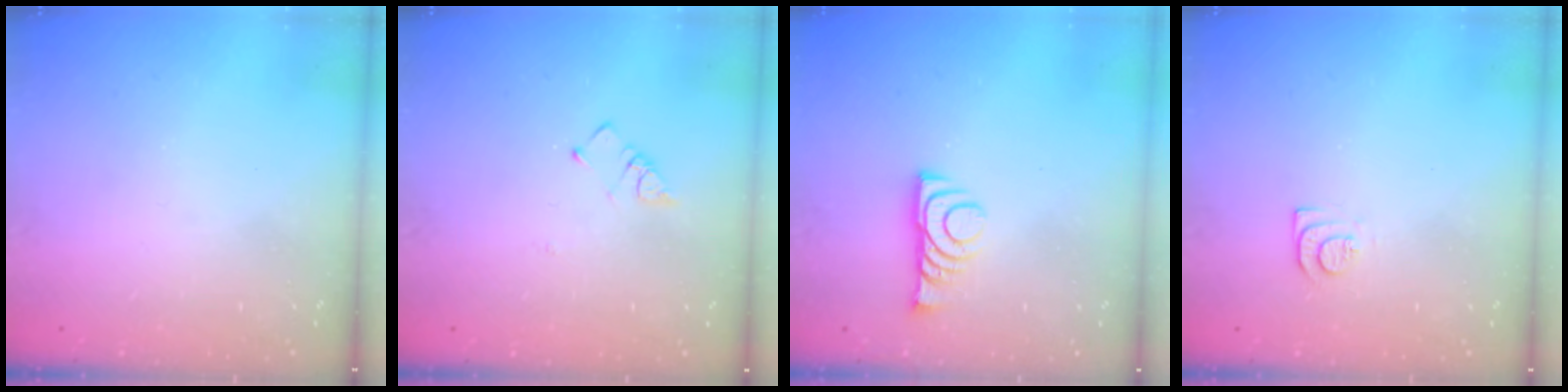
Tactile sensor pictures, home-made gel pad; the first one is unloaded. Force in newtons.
{"total": 2.6, "press": 2.6, "slide": 0.5}
{"total": 8.2, "press": 8.1, "slide": 1.0}
{"total": 6.7, "press": 6.6, "slide": 0.7}